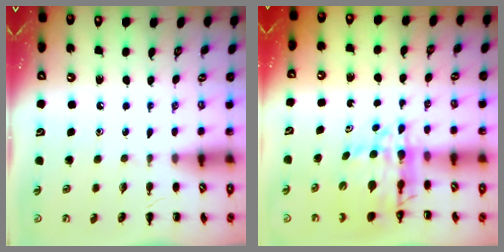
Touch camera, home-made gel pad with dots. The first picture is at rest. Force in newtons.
{"total": 10.2, "press": 9.6, "slide": 3.5}